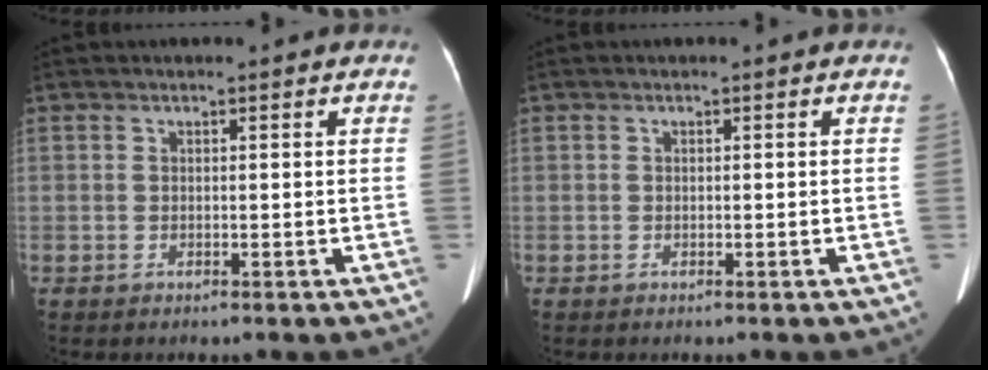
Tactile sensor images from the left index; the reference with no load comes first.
{"total": 0.0}